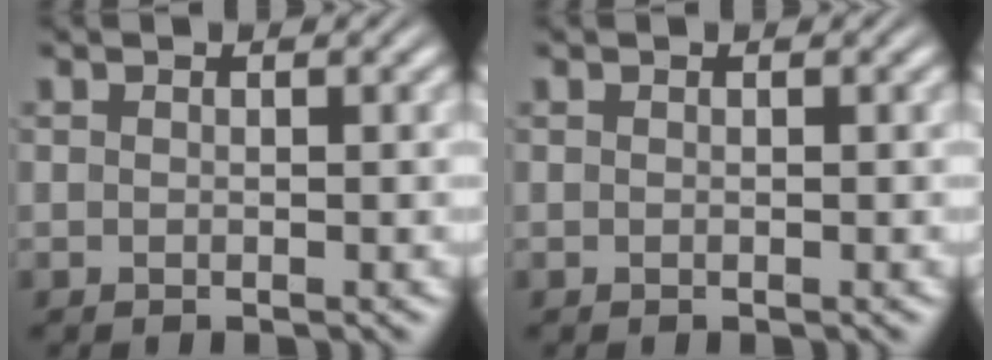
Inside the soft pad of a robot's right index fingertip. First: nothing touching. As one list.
[{"total": 0.0}]